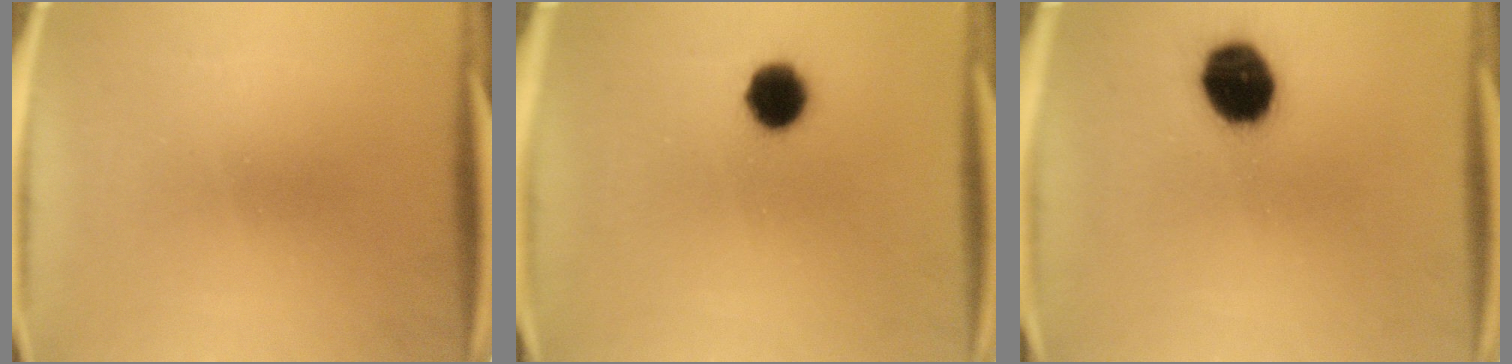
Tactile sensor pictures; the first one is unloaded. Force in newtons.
{"total": 7.2}
{"total": 13.1}